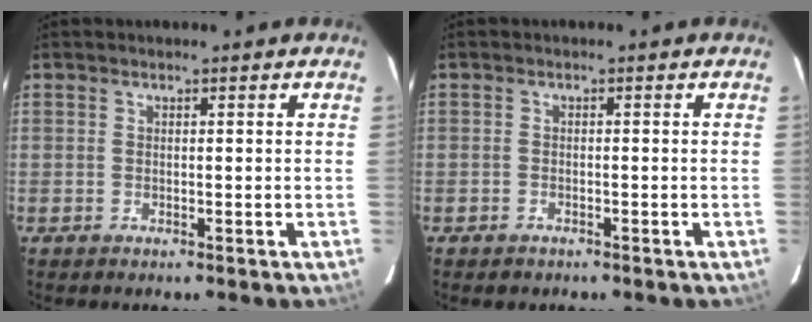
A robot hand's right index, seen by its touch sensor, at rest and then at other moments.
{"total": 1.4, "force": [-1.0, 0.9, 0.1], "torque": [-0.005, 0.001, -0.014]}